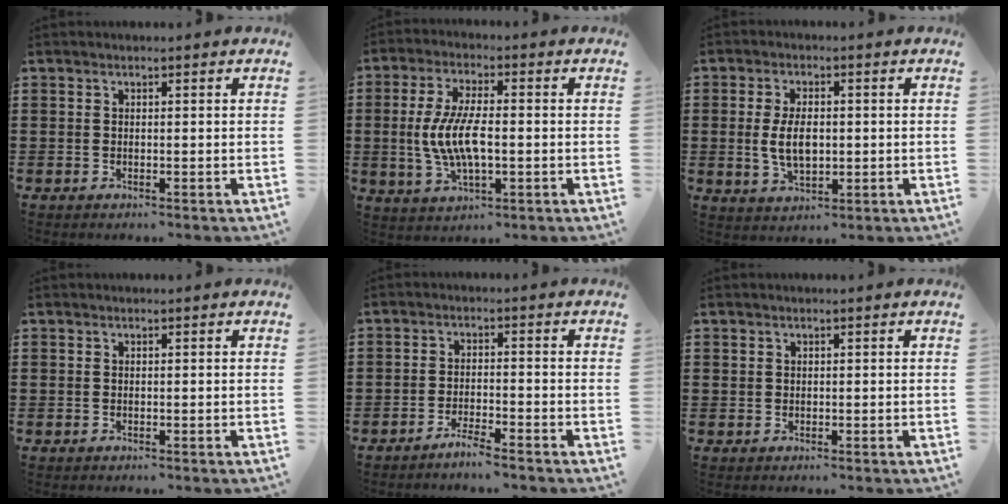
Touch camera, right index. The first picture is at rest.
{"total": 8.6, "force": [-0.8, 3.3, 7.9], "torque": [-0.174, -0.007, -0.021]}
{"total": 5.6, "force": [-0.1, 2.7, 4.9], "torque": [-0.100, -0.004, -0.005]}
{"total": 0.0}
{"total": 2.7, "force": [-2.5, -0.1, 1.0], "torque": [-0.018, 0.004, -0.048]}
{"total": 0.7, "force": [0.4, 0.5, 0.0], "torque": [-0.002, 0.004, 0.008]}